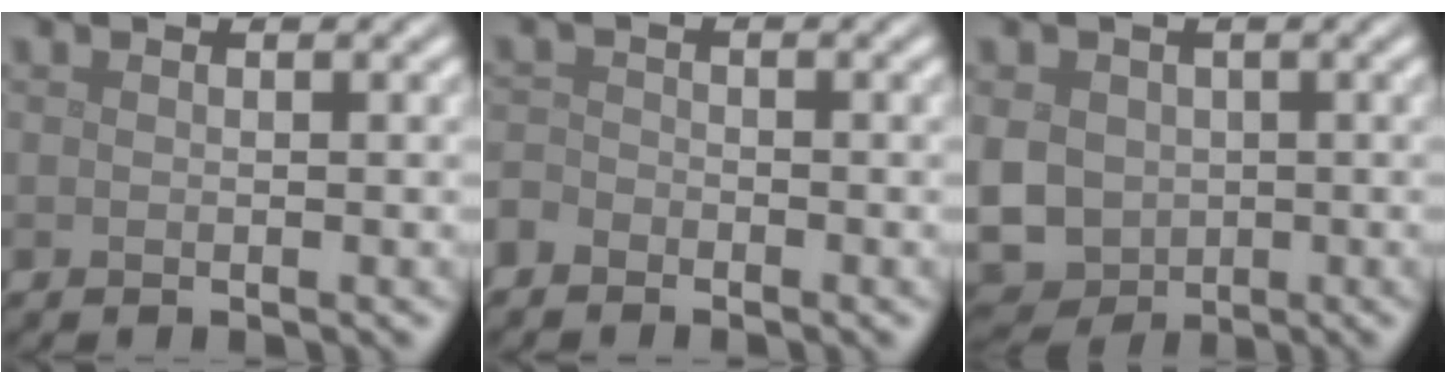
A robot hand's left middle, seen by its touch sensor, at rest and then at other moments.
{"total": 1.7, "force": [-1.5, 0.8, 0.3], "torque": [-0.008, 0.001, -0.038]}
{"total": 7.9, "force": [-0.5, 7.0, 3.7], "torque": [-0.083, -0.010, -0.033]}